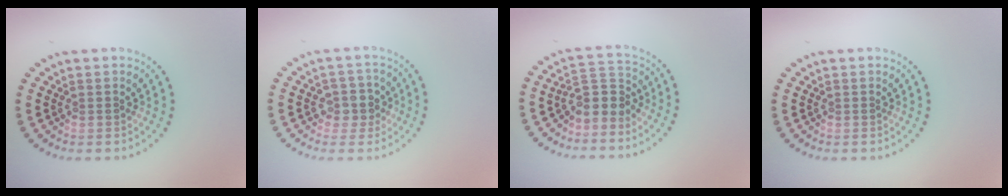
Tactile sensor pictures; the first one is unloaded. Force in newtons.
{"total": 2.3, "press": 2.1, "slide": 0.8}
{"total": 3.0, "press": 2.4, "slide": 1.9}
{"total": 0.0}